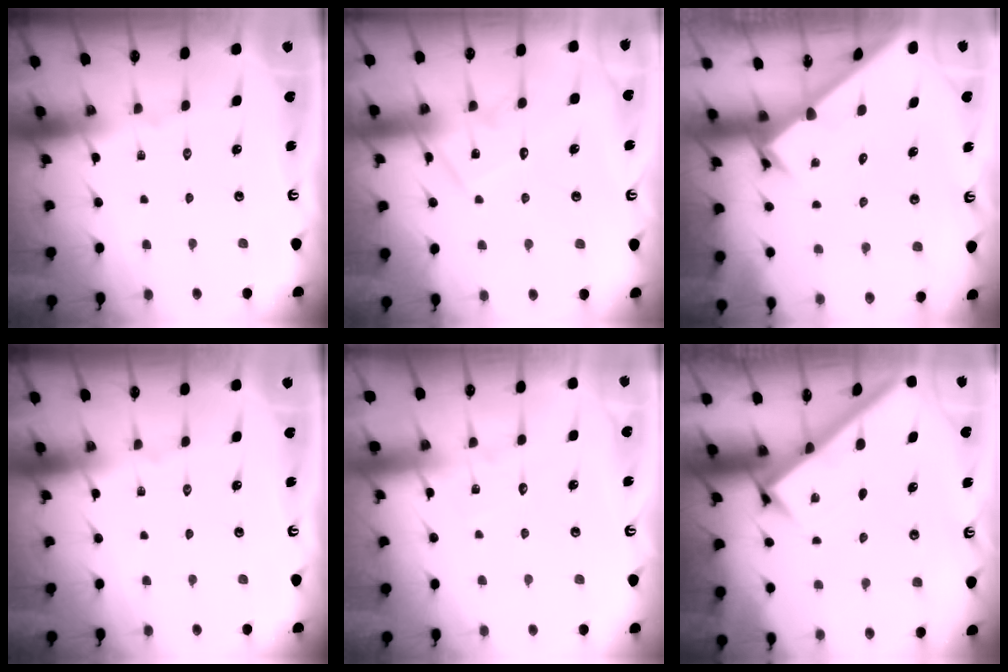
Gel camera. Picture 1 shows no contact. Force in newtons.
{"total": 13.6, "press": 13.6, "slide": 1.1}
{"total": 2.4, "press": 2.4, "slide": 0.1}
{"total": 0.0}
{"total": 3.3, "press": 3.3, "slide": 0.3}
{"total": 2.4, "press": 2.4, "slide": 0.3}